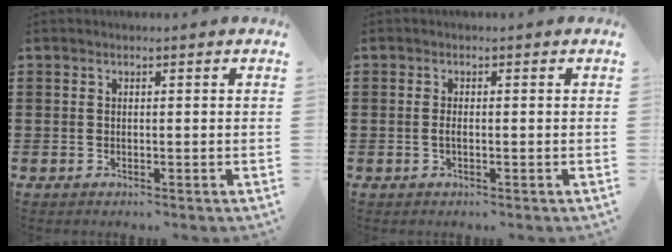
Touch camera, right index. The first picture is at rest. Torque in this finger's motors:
{"motor_torque": [2.14, 0.00, 0.04, 0.03]}